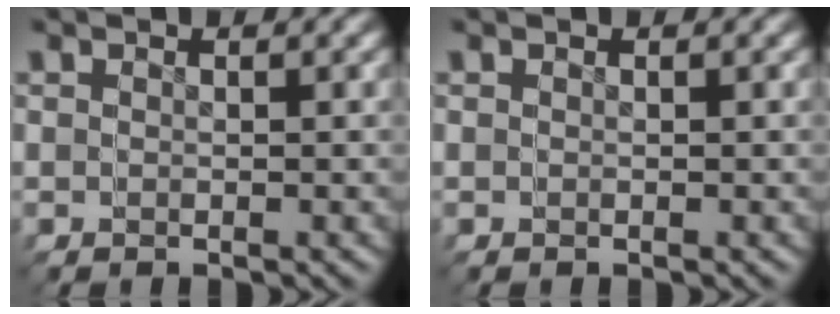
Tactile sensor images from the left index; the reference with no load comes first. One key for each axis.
{"total": 0.0}